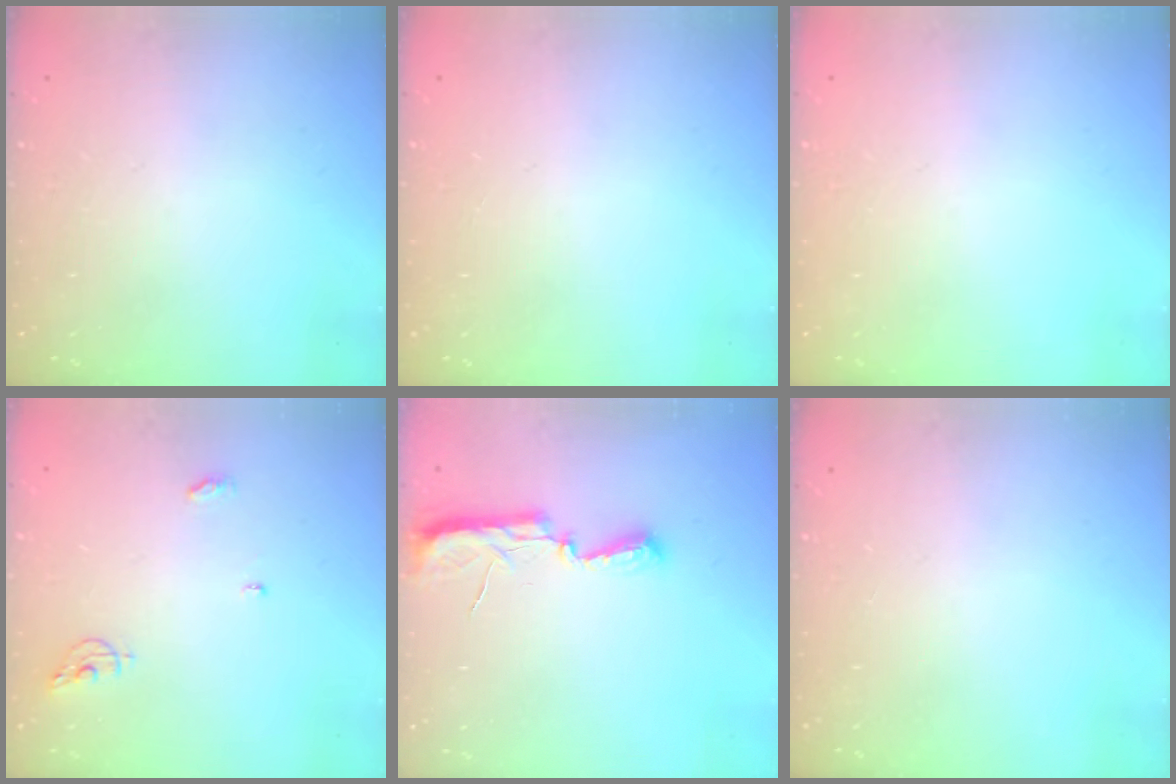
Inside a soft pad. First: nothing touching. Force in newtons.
{"total": 0.0}
{"total": 0.0}
{"total": 6.3, "press": 6.3, "slide": 0.2}
{"total": 7.7, "press": 7.6, "slide": 1.0}
{"total": 0.0}